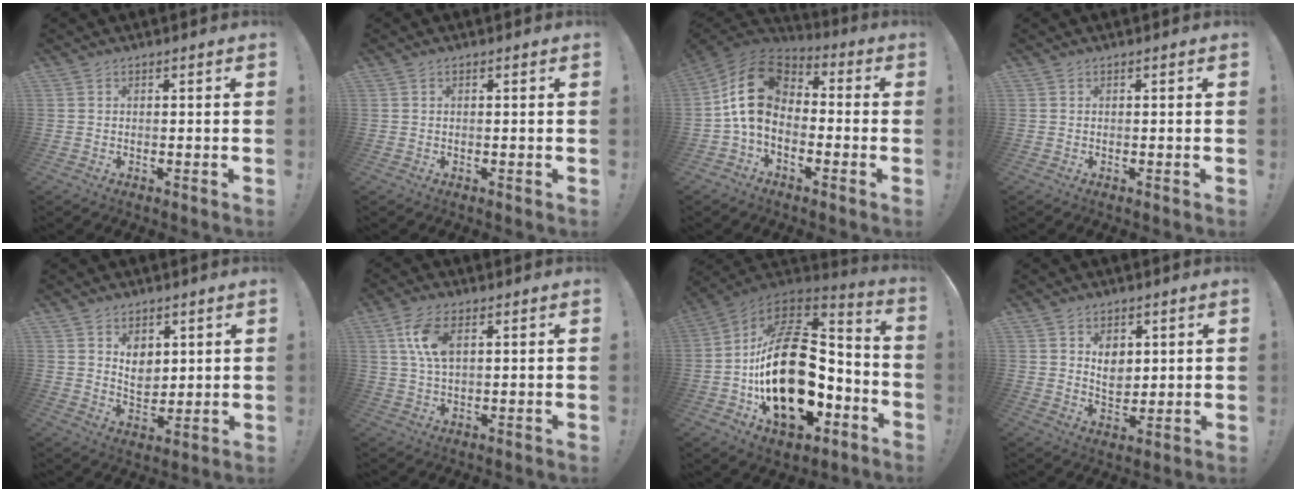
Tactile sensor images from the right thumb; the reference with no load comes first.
{"total": 0.0}
{"total": 15.5, "force": [1.0, 10.4, 11.4], "torque": [-0.218, 0.015, 0.023]}
{"total": 0.0}
{"total": 7.0, "force": [3.6, 5.3, 3.0], "torque": [-0.044, -0.023, 0.071]}
{"total": 8.5, "force": [2.7, 4.4, 6.8], "torque": [-0.141, 0.003, 0.050]}
{"total": 30.3, "force": [-4.2, 18.8, 23.4], "torque": [-0.410, 0.034, -0.049]}
{"total": 6.3, "force": [2.8, 4.9, 2.9], "torque": [-0.041, -0.016, 0.053]}